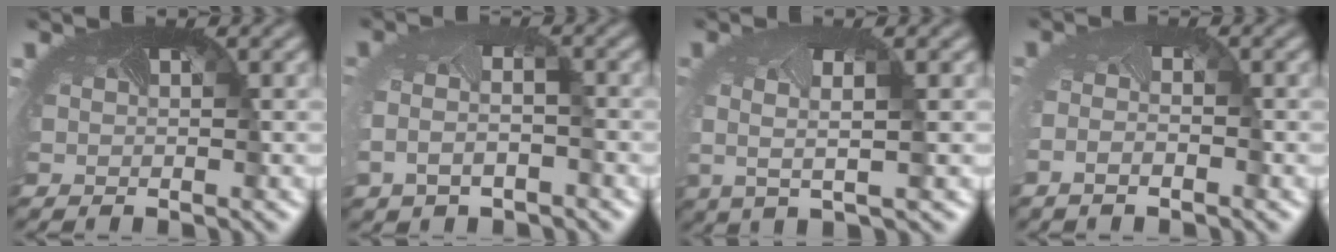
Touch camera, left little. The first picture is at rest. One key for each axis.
{"total": 3.9, "fx": -1.2, "fy": 2.3, "fz": 2.9, "tx": -0.076, "ty": -0.019, "tz": -0.021}
{"total": 2.6, "fx": 0.0, "fy": 0.4, "fz": 2.5, "tx": -0.064, "ty": -0.006, "tz": -0.004}
{"total": 1.9, "fx": -1.0, "fy": 0.6, "fz": 1.4, "tx": -0.030, "ty": -0.014, "tz": -0.016}